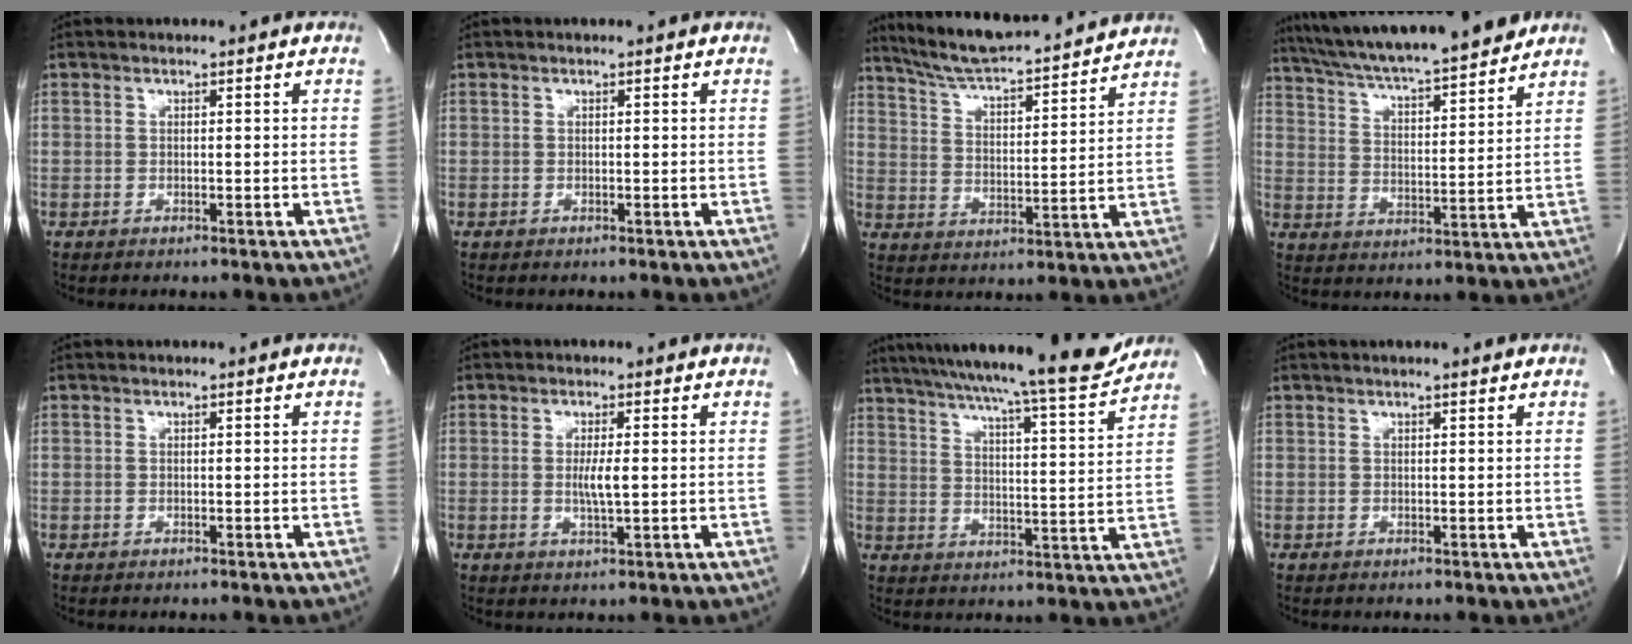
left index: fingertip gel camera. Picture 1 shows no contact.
{"total": 0.0}
{"total": 17.7, "force": [16.3, 1.3, 6.9], "torque": [-0.115, 0.006, 0.246]}
{"total": 18.5, "force": [16.3, 1.1, 8.6], "torque": [-0.146, 0.010, 0.255]}
{"total": 0.0}
{"total": 3.0, "force": [-0.4, 0.0, 3.0], "torque": [-0.062, -0.010, -0.005]}
{"total": 20.0, "force": [18.0, -0.3, 8.7], "torque": [-0.139, -0.039, 0.247]}
{"total": 1.5, "force": [1.3, -0.2, 0.8], "torque": [-0.012, 0.004, 0.015]}